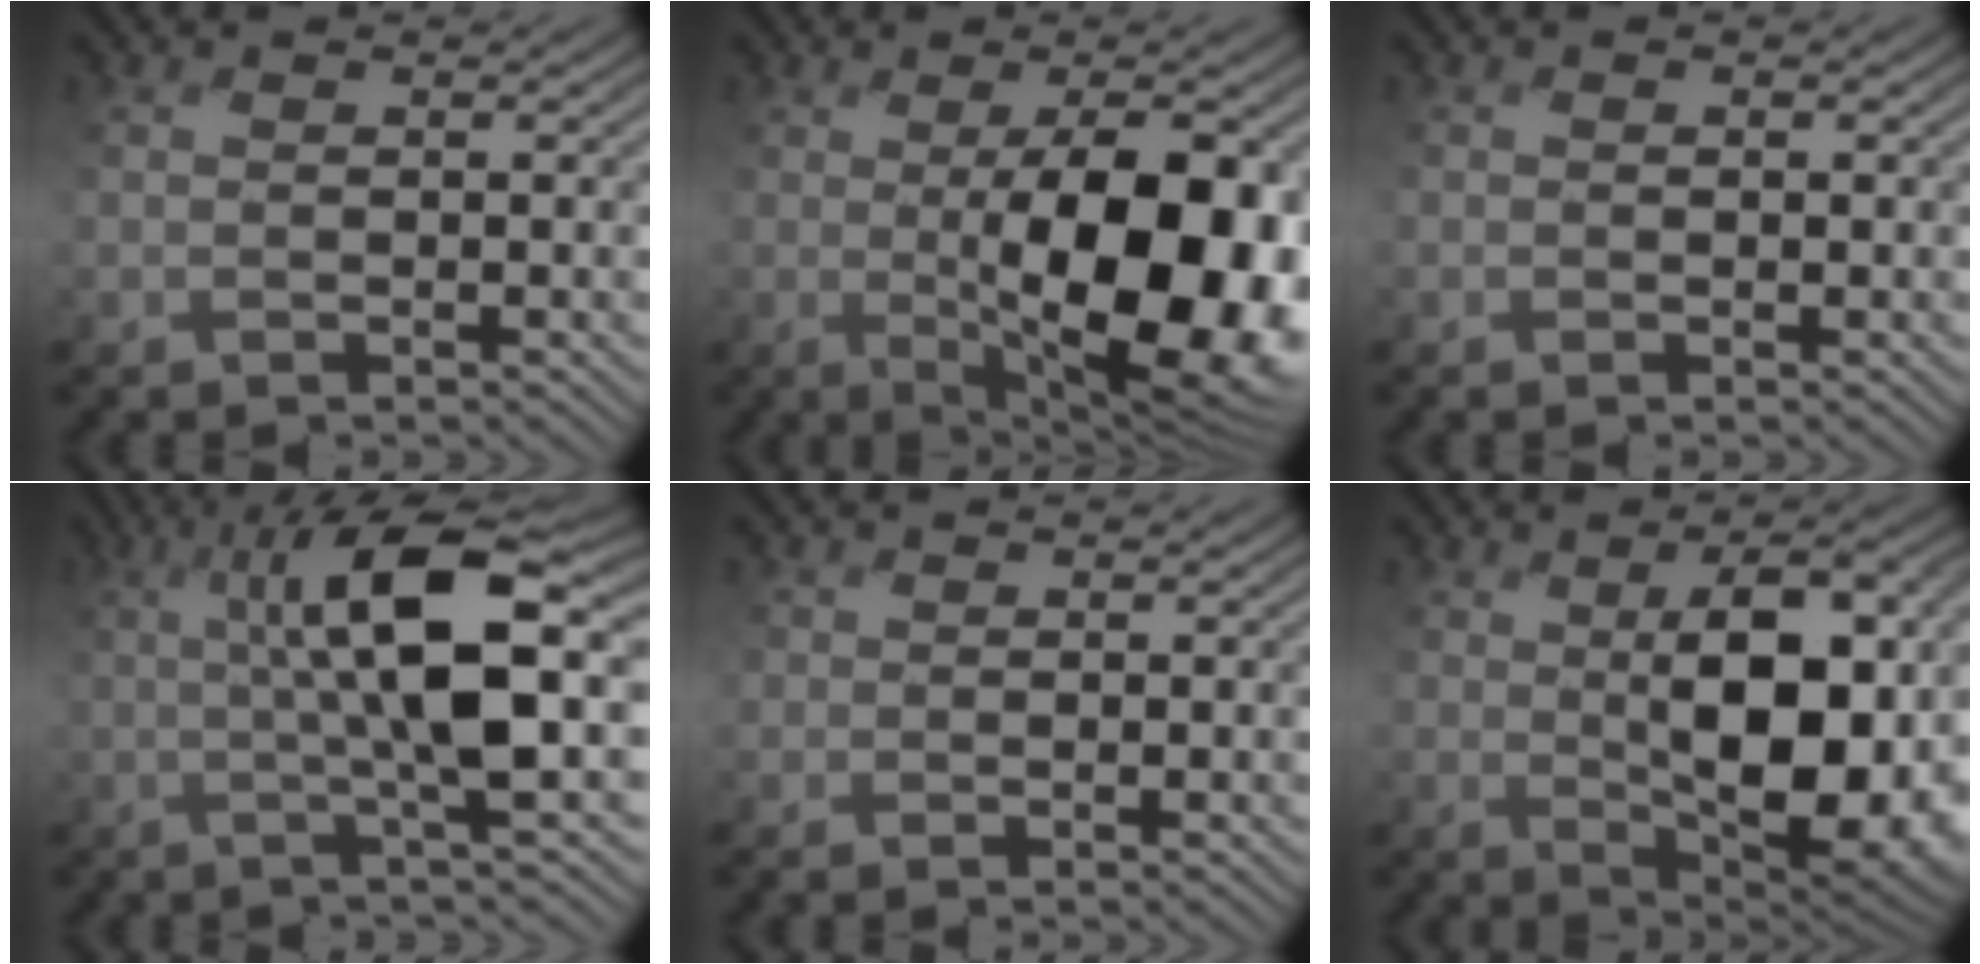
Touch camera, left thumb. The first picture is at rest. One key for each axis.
{"total": 13.2, "fx": -0.7, "fy": 5.3, "fz": 12.0, "tx": -0.167, "ty": -0.014, "tz": -0.003}
{"total": 0.0}
{"total": 10.2, "fx": 0.8, "fy": 1.5, "fz": 10.0, "tx": -0.158, "ty": 0.017, "tz": 0.005}
{"total": 0.7, "fx": 0.1, "fy": 0.6, "fz": -0.3, "tx": 0.005, "ty": -0.005, "tz": -0.004}
{"total": 13.4, "fx": 0.3, "fy": 6.5, "fz": 11.7, "tx": -0.166, "ty": -0.009, "tz": 0.012}